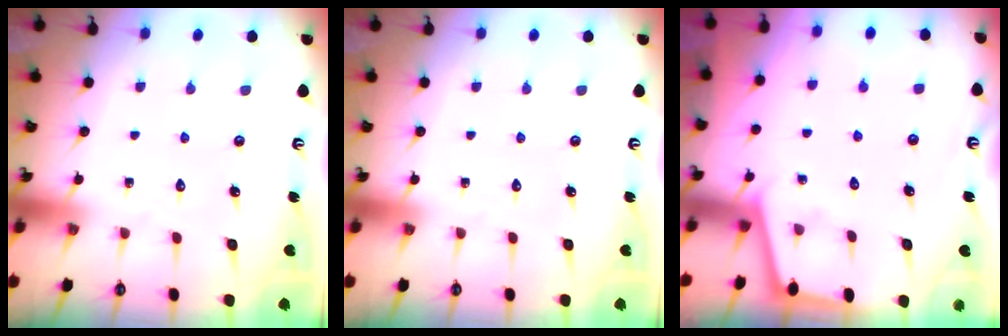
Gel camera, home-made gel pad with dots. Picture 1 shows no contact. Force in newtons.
{"total": 0.0}
{"total": 1.8, "press": 1.8, "slide": 0.4}